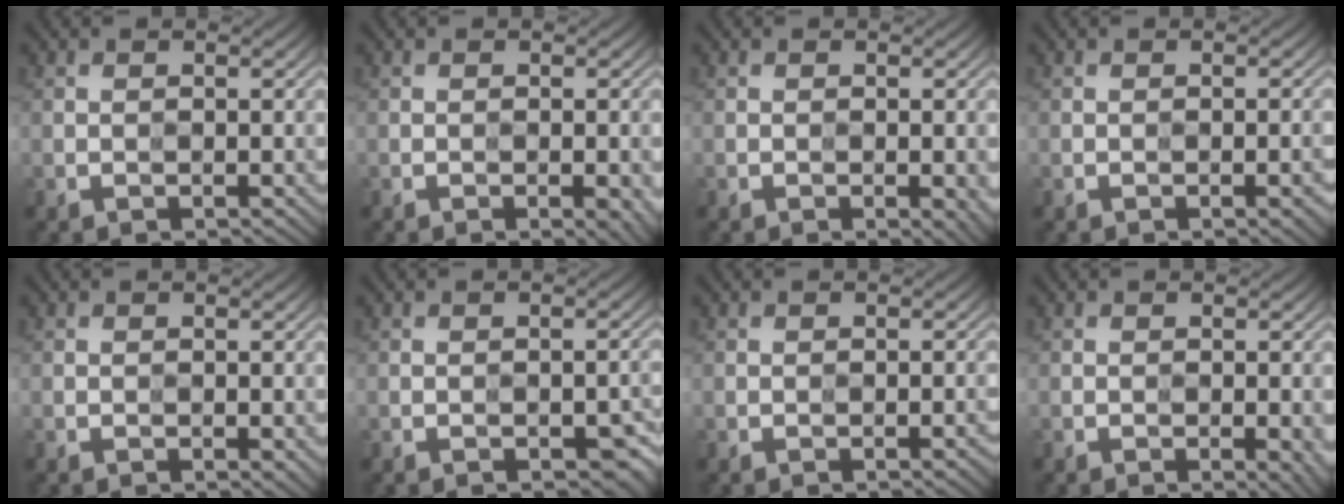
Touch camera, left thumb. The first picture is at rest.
{"total": 4.5, "force": [-1.9, 1.7, 3.7], "torque": [-0.032, -0.014, -0.012]}
{"total": 4.3, "force": [-1.6, 1.8, 3.6], "torque": [-0.033, -0.012, -0.009]}
{"total": 2.9, "force": [-1.3, 1.1, 2.4], "torque": [-0.016, -0.009, -0.008]}
{"total": 2.0, "force": [-0.6, 1.0, 1.6], "torque": [-0.015, -0.004, -0.001]}
{"total": 4.4, "force": [-2.2, 2.4, 3.0], "torque": [-0.026, -0.017, -0.021]}
{"total": 1.2, "force": [-0.7, 0.3, 0.9], "torque": [-0.004, 0.001, -0.006]}
{"total": 4.2, "force": [-1.6, 1.6, 3.6], "torque": [-0.032, -0.011, -0.010]}